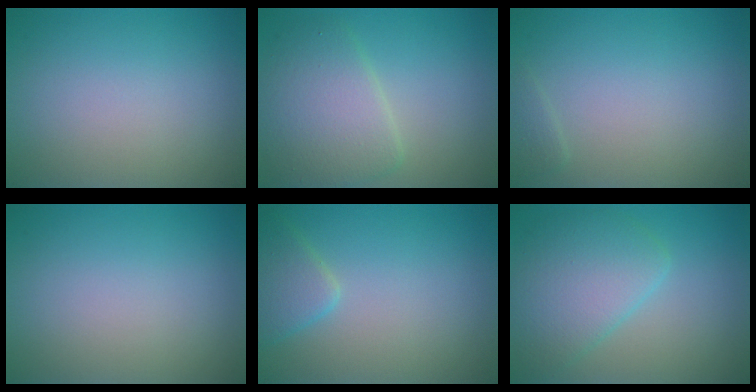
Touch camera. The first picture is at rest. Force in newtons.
{"total": 5.5, "press": 5.5, "slide": 0.1}
{"total": 0.7, "press": 0.7, "slide": 0.1}
{"total": 0.0}
{"total": 2.5, "press": 2.5, "slide": 0.2}
{"total": 5.3, "press": 5.3, "slide": 0.2}